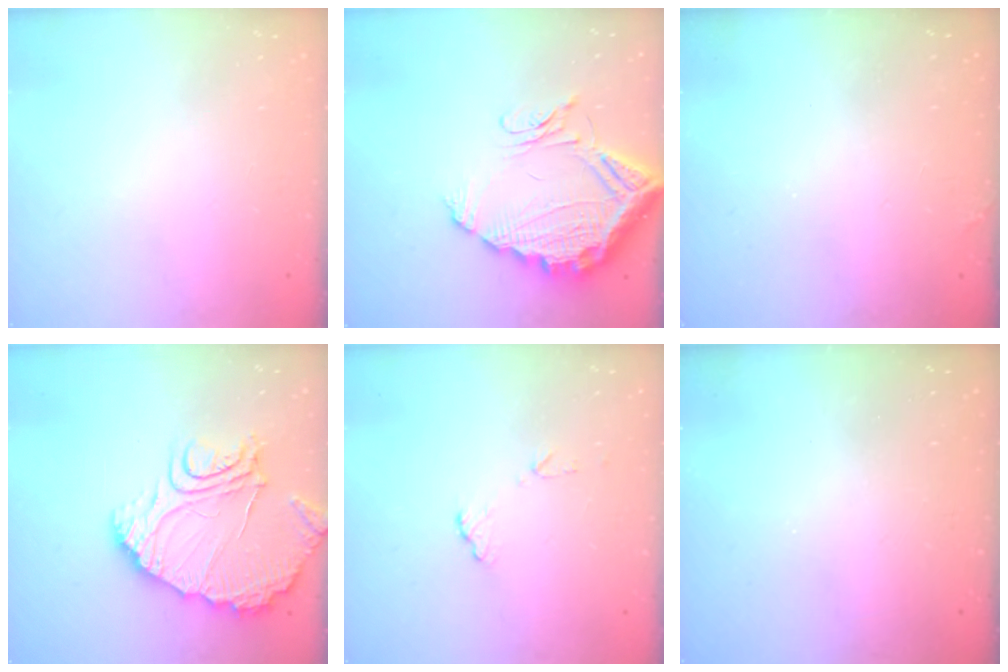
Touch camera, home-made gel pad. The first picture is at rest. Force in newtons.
{"total": 15.9, "press": 15.8, "slide": 1.4}
{"total": 5.0, "press": 5.0, "slide": 0.0}
{"total": 16.5, "press": 16.4, "slide": 1.9}
{"total": 7.9, "press": 7.9, "slide": 0.5}
{"total": 3.2, "press": 3.2, "slide": 0.1}